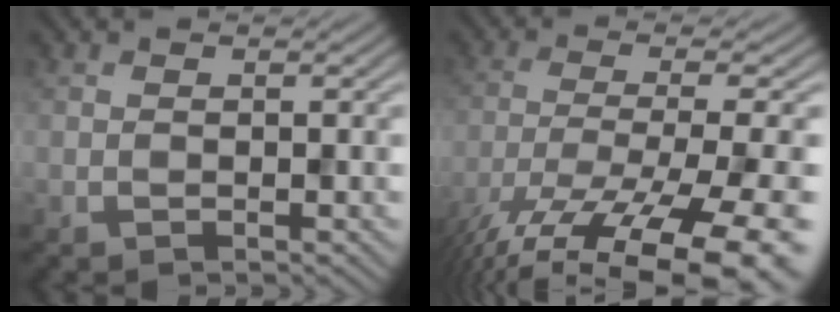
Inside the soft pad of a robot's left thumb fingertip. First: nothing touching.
{"total": 15.6, "force": [-10.3, 4.1, 11.0], "torque": [-0.205, -0.038, -0.152]}